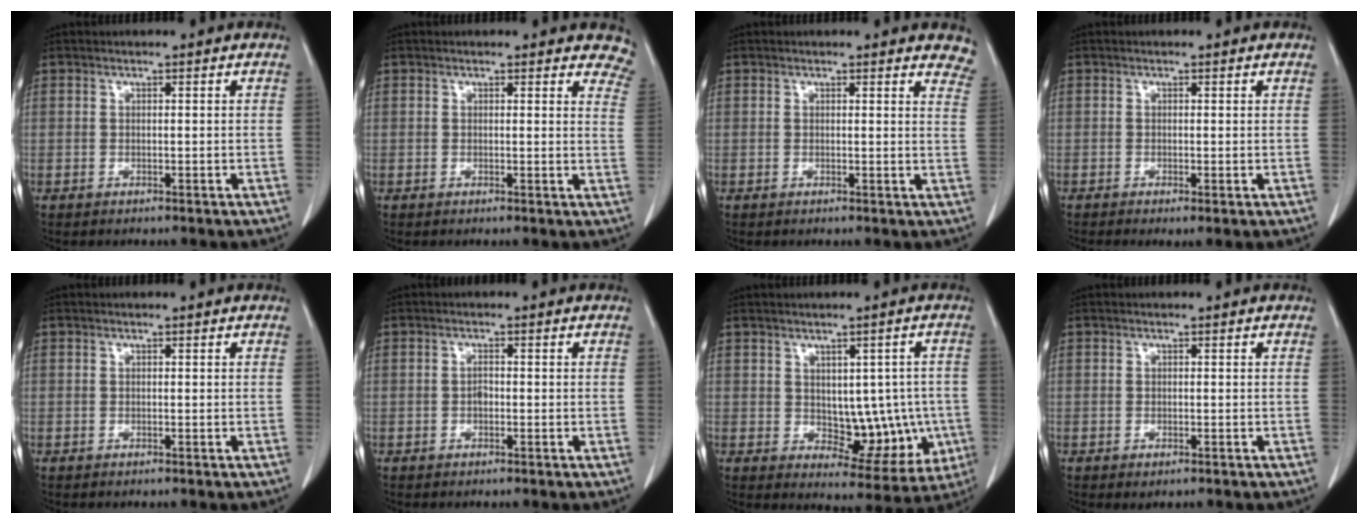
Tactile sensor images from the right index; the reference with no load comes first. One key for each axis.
{"total": 6.2, "fx": 5.7, "fy": 2.1, "fz": 1.1, "tx": 0.021, "ty": -0.016, "tz": 0.024}
{"total": 6.5, "fx": 6.2, "fy": 1.7, "fz": 1.3, "tx": 0.016, "ty": -0.020, "tz": 0.032}
{"total": 1.3, "fx": -0.4, "fy": 0.3, "fz": 1.2, "tx": -0.022, "ty": -0.004, "tz": -0.006}
{"total": 0.0}
{"total": 1.0, "fx": -0.3, "fy": 0.5, "fz": 0.9, "tx": -0.017, "ty": 0.002, "tz": -0.007}
{"total": 9.9, "fx": -0.7, "fy": 5.7, "fz": 8.0, "tx": -0.079, "ty": 0.011, "tz": 0.012}
{"total": 1.0, "fx": -0.6, "fy": 0.4, "fz": 0.7, "tx": -0.009, "ty": -0.002, "tz": -0.004}